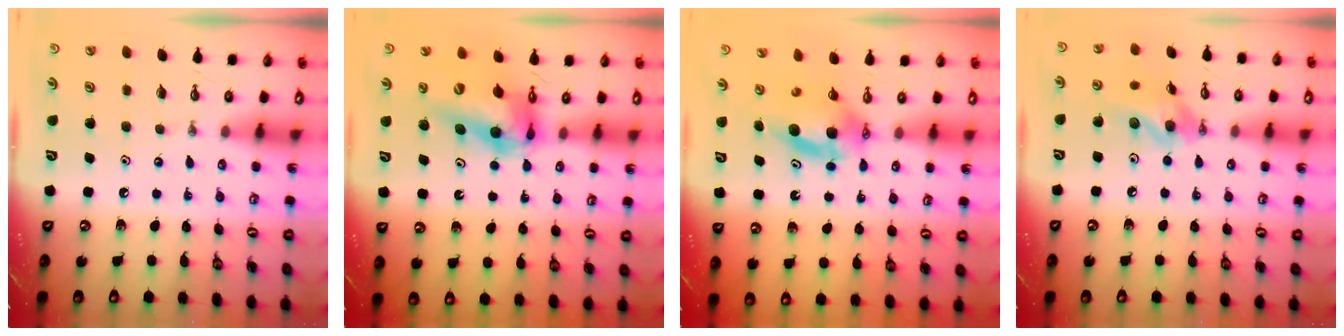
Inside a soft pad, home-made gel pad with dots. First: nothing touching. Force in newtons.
{"total": 13.2, "press": 13.2, "slide": 1.2}
{"total": 7.1, "press": 6.4, "slide": 3.1}
{"total": 11.9, "press": 11.9, "slide": 1.4}